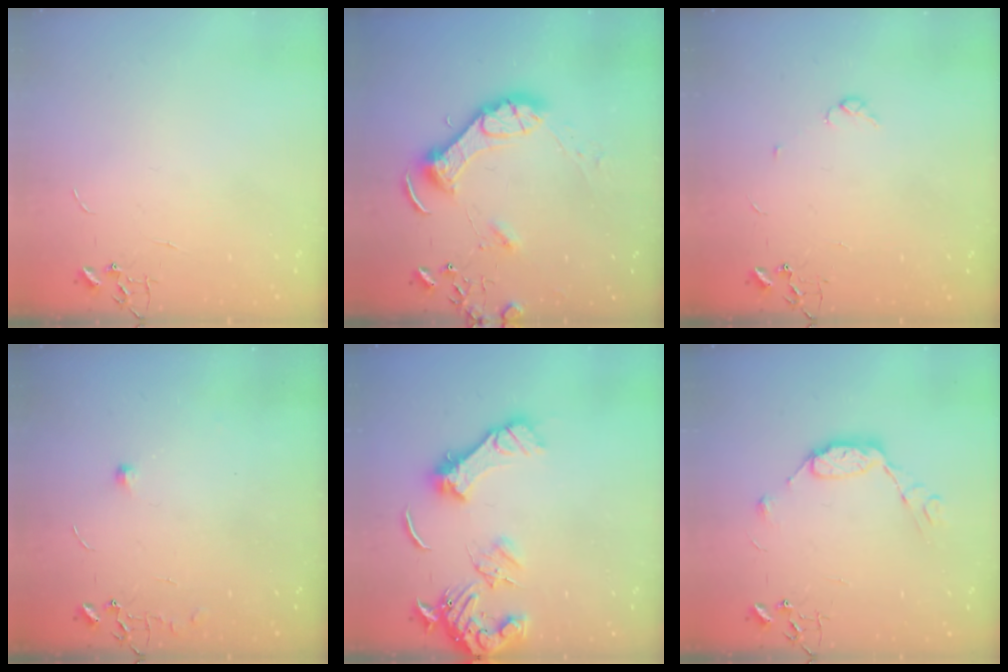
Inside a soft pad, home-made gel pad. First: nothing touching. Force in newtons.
{"total": 12.3, "press": 12.1, "slide": 1.6}
{"total": 3.7, "press": 3.6, "slide": 0.5}
{"total": 6.1, "press": 6.1, "slide": 0.9}
{"total": 13.9, "press": 13.6, "slide": 2.7}
{"total": 10.1, "press": 10.0, "slide": 0.6}